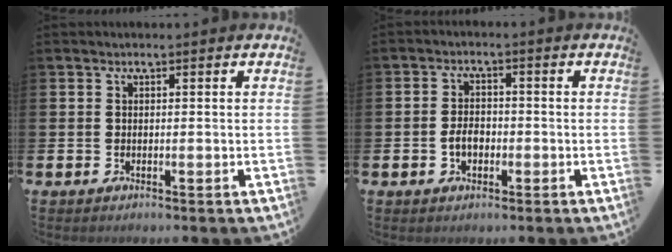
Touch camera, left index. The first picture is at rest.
{"total": 3.0, "force": [-0.8, 1.9, 2.1], "torque": [-0.029, 0.000, -0.019]}